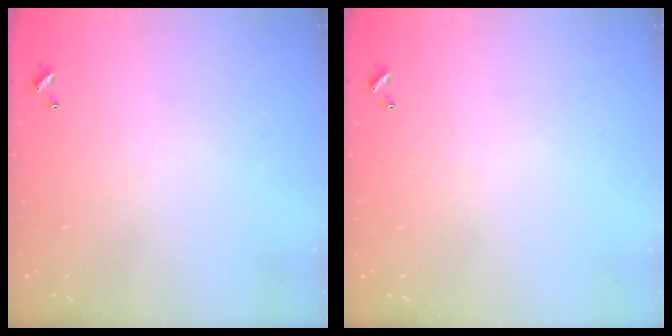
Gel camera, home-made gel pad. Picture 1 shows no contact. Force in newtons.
{"total": 0.0}